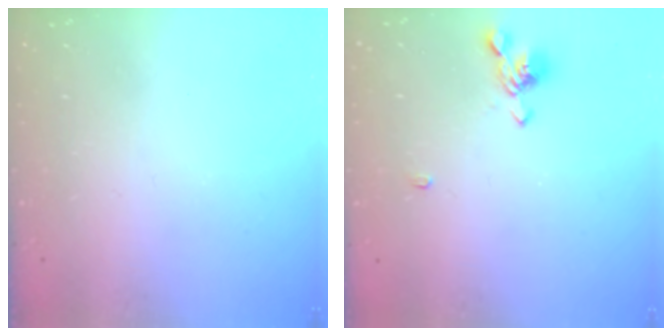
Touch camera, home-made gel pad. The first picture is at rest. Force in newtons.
{"total": 1.1, "press": 0.7, "slide": 0.9}